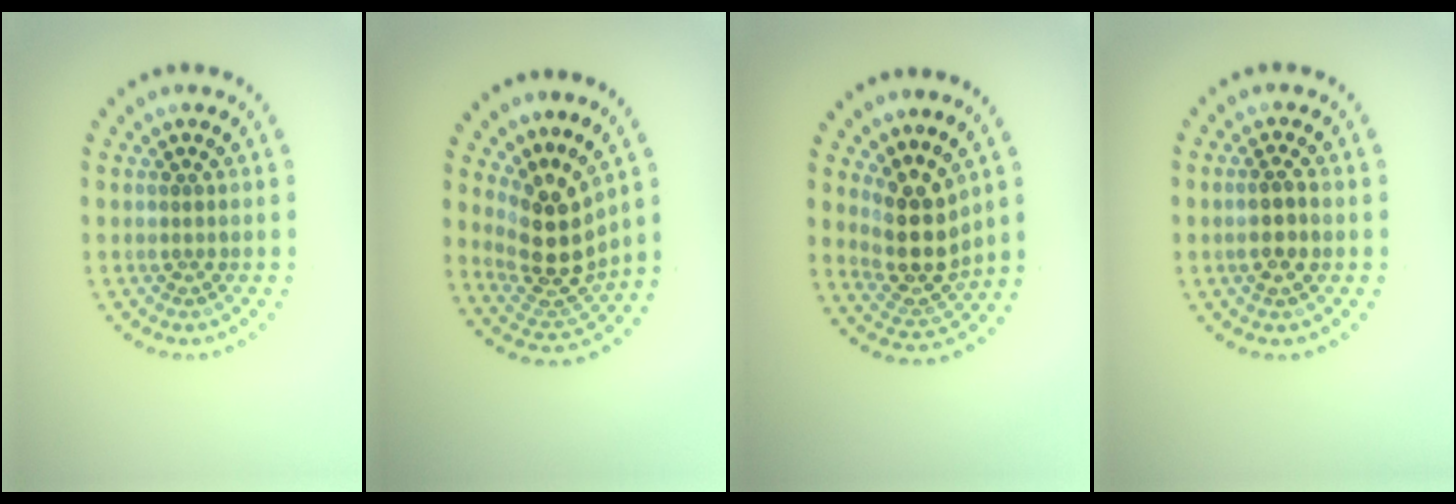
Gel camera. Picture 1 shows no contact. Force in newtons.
{"total": 4.6, "press": 3.8, "slide": 2.5}
{"total": 4.3, "press": 3.5, "slide": 2.5}
{"total": 2.2, "press": 2.1, "slide": 0.6}